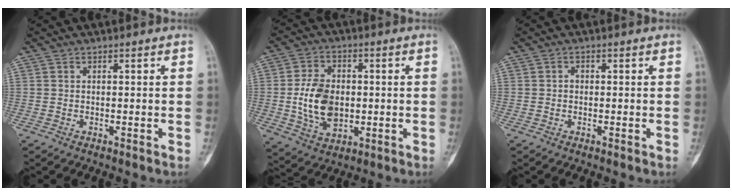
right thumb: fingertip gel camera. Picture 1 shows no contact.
{"total": 12.0, "force": [-0.5, 8.2, 8.7], "torque": [-0.138, 0.001, -0.002]}
{"total": 1.0, "force": [-0.1, 0.8, 0.5], "torque": [-0.003, 0.004, -0.003]}